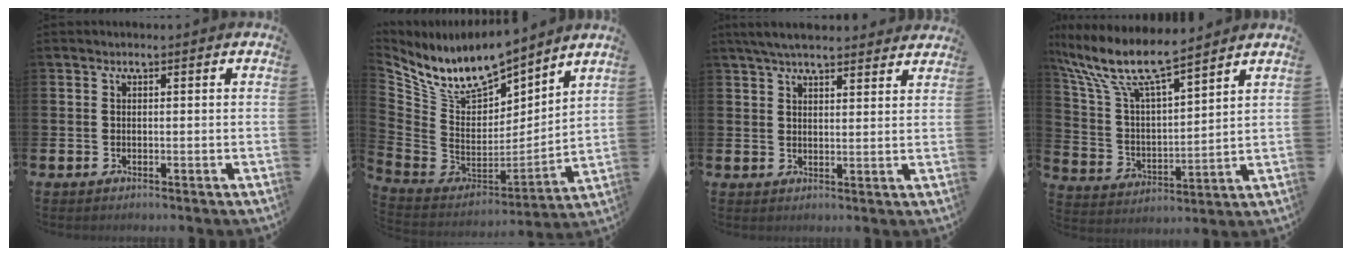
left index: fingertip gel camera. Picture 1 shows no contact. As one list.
[{"total": 10.4, "force": [9.6, 3.0, 2.4], "torque": [-0.108, -0.069, 0.178]}, {"total": 5.3, "force": [5.0, 1.0, 1.6], "torque": [-0.037, -0.015, 0.092]}, {"total": 10.1, "force": [8.9, 1.8, 4.6], "torque": [-0.132, -0.050, 0.153]}]